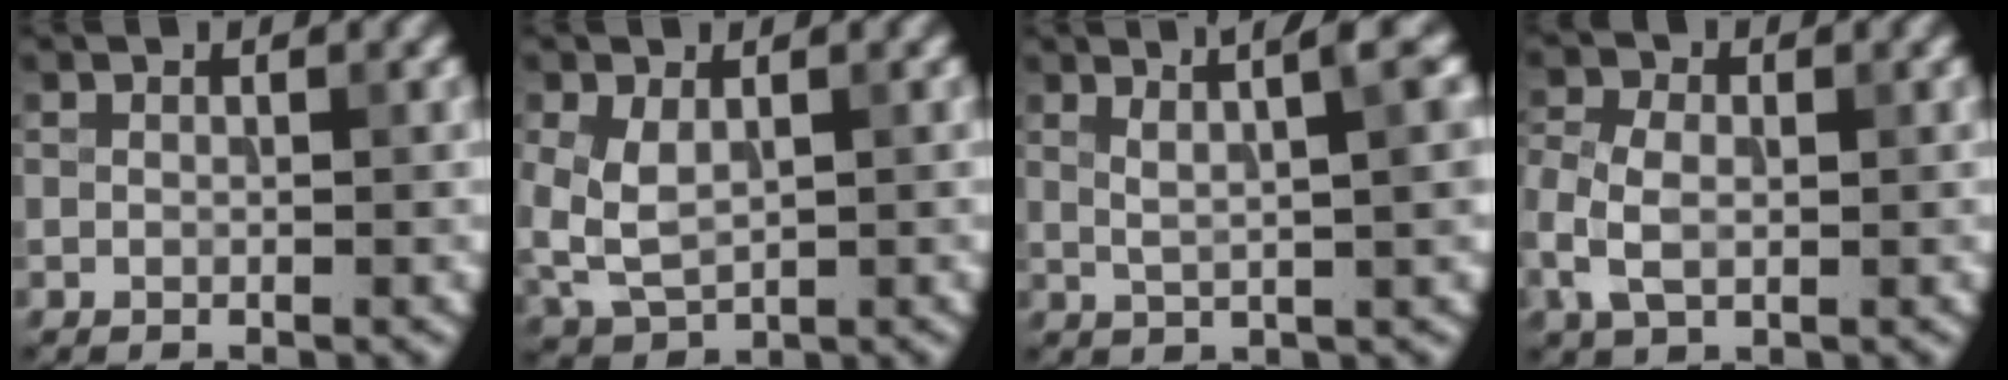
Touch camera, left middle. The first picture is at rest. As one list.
[{"total": 3.9, "force": [0.4, 2.5, 3.0], "torque": [-0.074, 0.000, 0.014]}, {"total": 5.2, "force": [2.6, 1.2, 4.3], "torque": [-0.047, 0.015, 0.030]}, {"total": 4.3, "force": [-0.9, 2.9, 3.1], "torque": [-0.087, -0.003, -0.021]}]